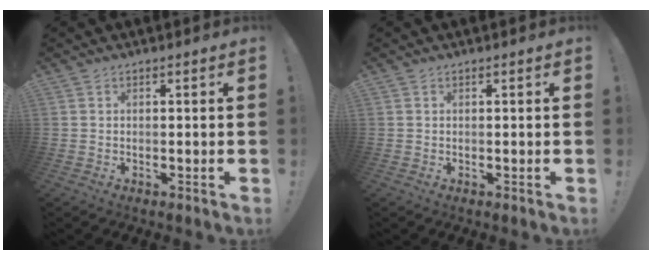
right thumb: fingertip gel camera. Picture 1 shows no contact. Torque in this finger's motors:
{"motor_torque": [-0.05, 0.09, -0.13, 0.13, 0.00]}